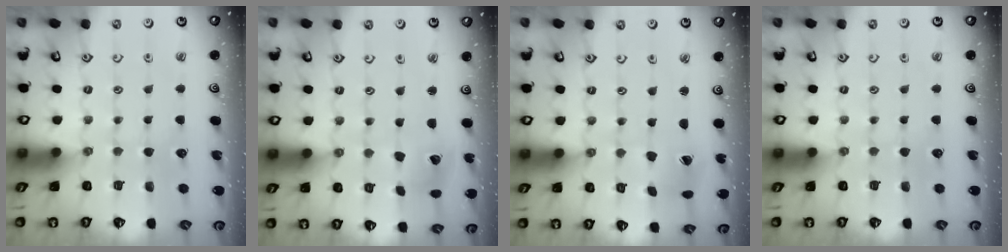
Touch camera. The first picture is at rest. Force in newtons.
{"total": 6.1, "press": 6.0, "slide": 0.9}
{"total": 3.0, "press": 3.0, "slide": 0.2}
{"total": 0.0}